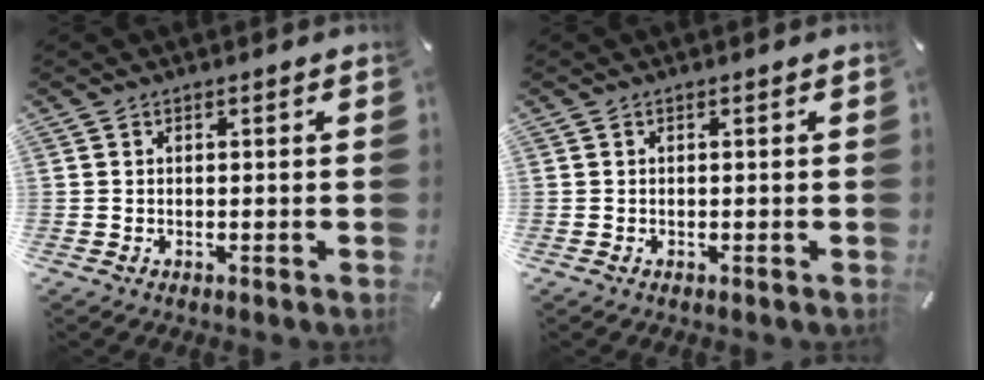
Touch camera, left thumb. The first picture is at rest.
{"total": 0.0}